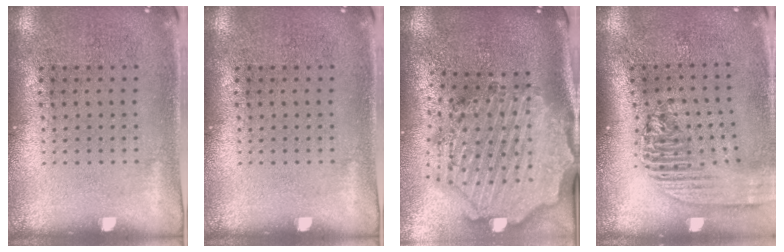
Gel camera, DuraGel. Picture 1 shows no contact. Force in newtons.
{"total": 0.0}
{"total": 3.8, "press": 3.1, "slide": 2.1}
{"total": 2.2, "press": 1.7, "slide": 1.3}